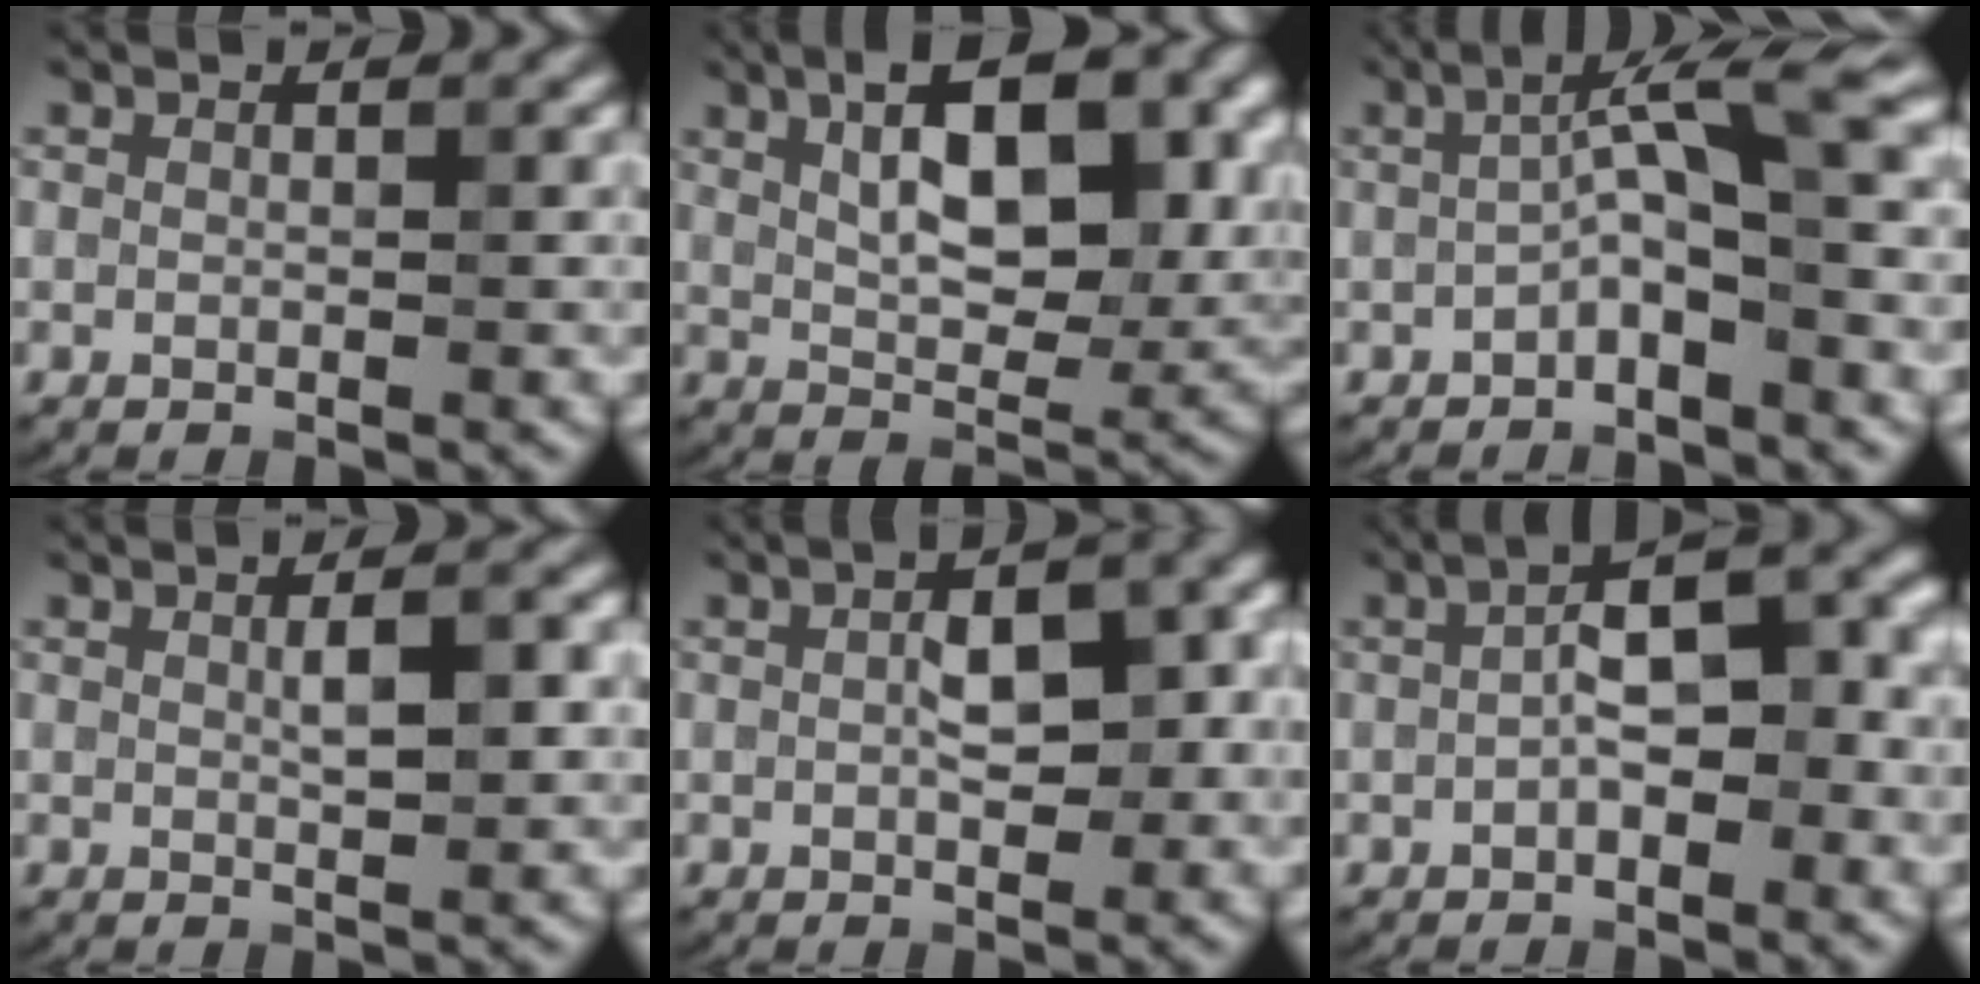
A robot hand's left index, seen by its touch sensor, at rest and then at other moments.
{"total": 9.4, "force": [3.0, 4.1, 7.9], "torque": [-0.112, 0.004, 0.046]}
{"total": 4.7, "force": [-0.5, 0.7, 4.7], "torque": [-0.079, 0.020, -0.019]}
{"total": 2.6, "force": [0.4, 0.6, 2.5], "torque": [-0.041, 0.004, 0.008]}
{"total": 5.2, "force": [0.2, 2.4, 4.6], "torque": [-0.067, 0.004, 0.003]}
{"total": 6.2, "force": [-0.6, 2.3, 5.7], "torque": [-0.085, 0.016, -0.021]}